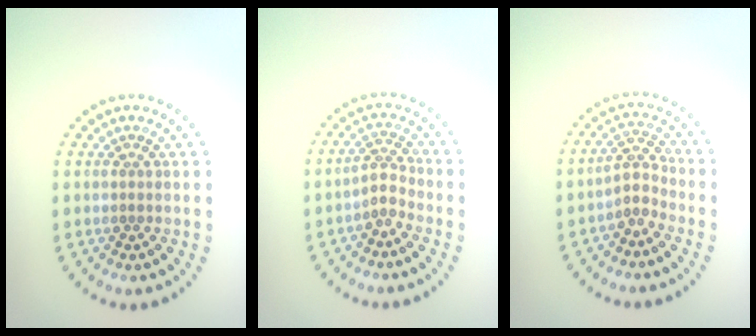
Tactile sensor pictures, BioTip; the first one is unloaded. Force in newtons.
{"total": 1.9, "press": 1.4, "slide": 1.3}
{"total": 2.2, "press": 1.6, "slide": 1.5}